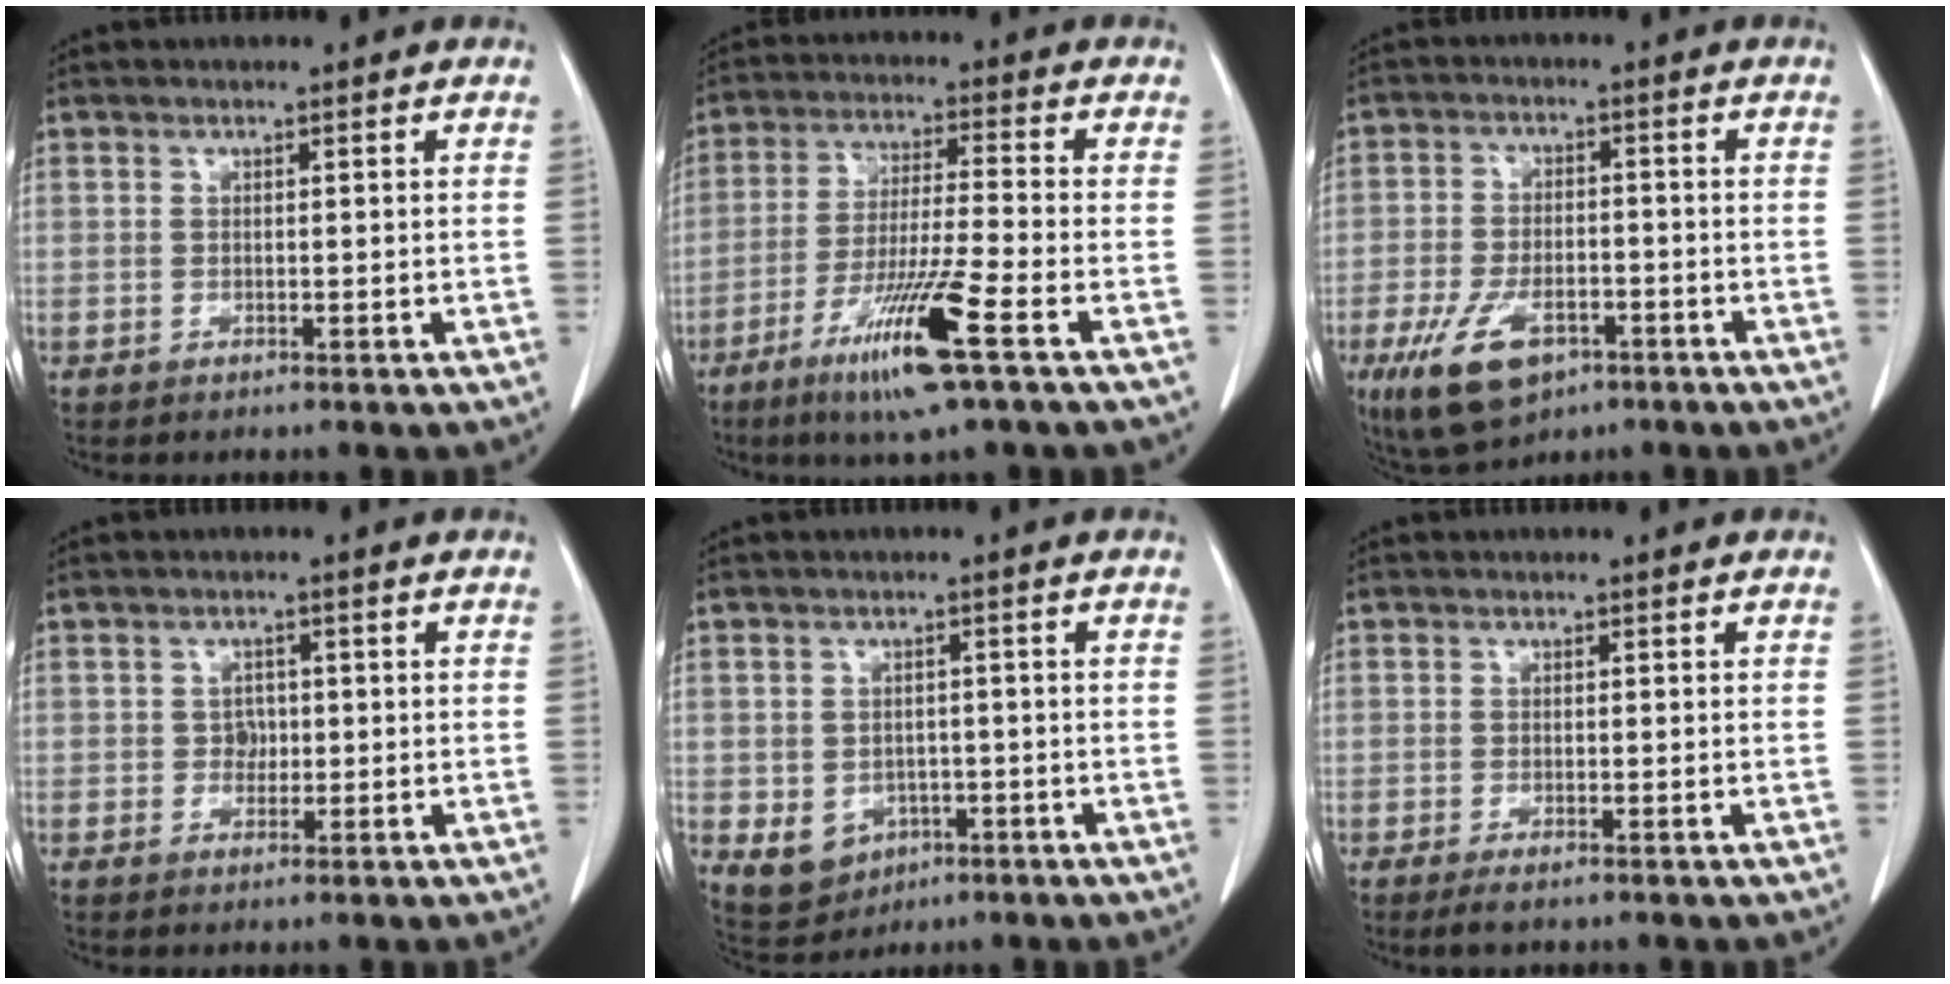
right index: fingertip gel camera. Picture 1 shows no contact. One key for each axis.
{"total": 12.3, "fx": -6.3, "fy": -0.6, "fz": 10.5, "tx": -0.203, "ty": -0.030, "tz": -0.117}
{"total": 10.0, "fx": -5.1, "fy": 5.2, "fz": 6.8, "tx": -0.132, "ty": -0.005, "tz": -0.078}
{"total": 1.9, "fx": -0.1, "fy": 1.6, "fz": 1.0, "tx": -0.013, "ty": 0.004, "tz": -0.002}
{"total": 5.8, "fx": -1.8, "fy": 5.2, "fz": 2.0, "tx": -0.030, "ty": 0.004, "tz": -0.011}
{"total": 1.6, "fx": -1.1, "fy": 0.2, "fz": 1.1, "tx": -0.019, "ty": -0.004, "tz": -0.017}